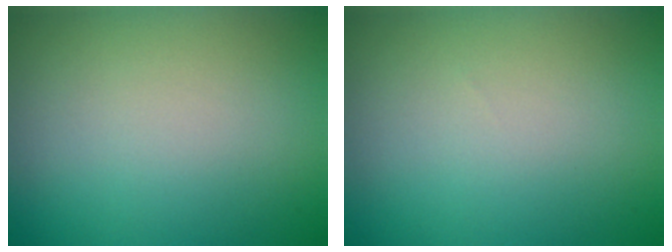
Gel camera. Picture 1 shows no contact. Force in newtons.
{"total": 0.0}